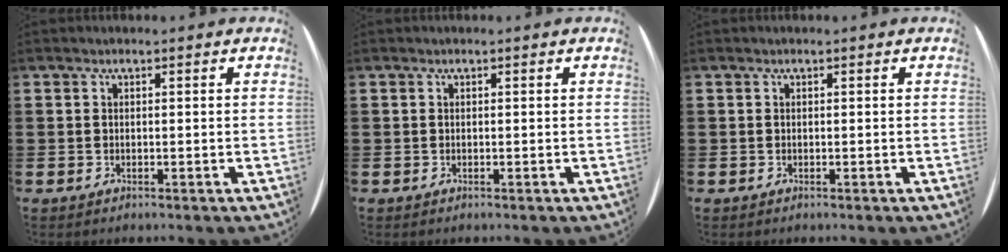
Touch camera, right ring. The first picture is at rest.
{"total": 0.0}
{"total": 0.0}